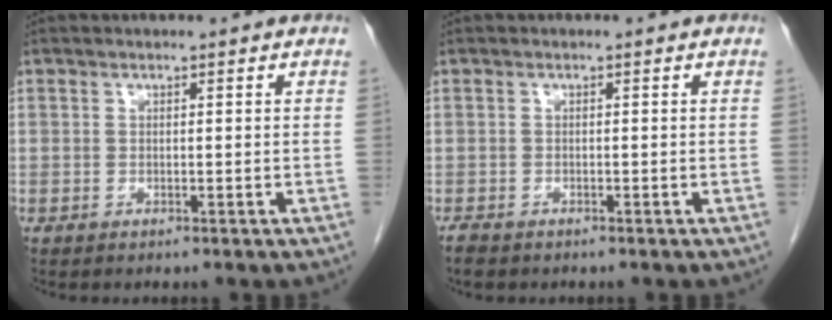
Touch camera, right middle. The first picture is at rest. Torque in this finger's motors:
{"motor_torque": [0.30, -0.13, 0.10, 0.02]}